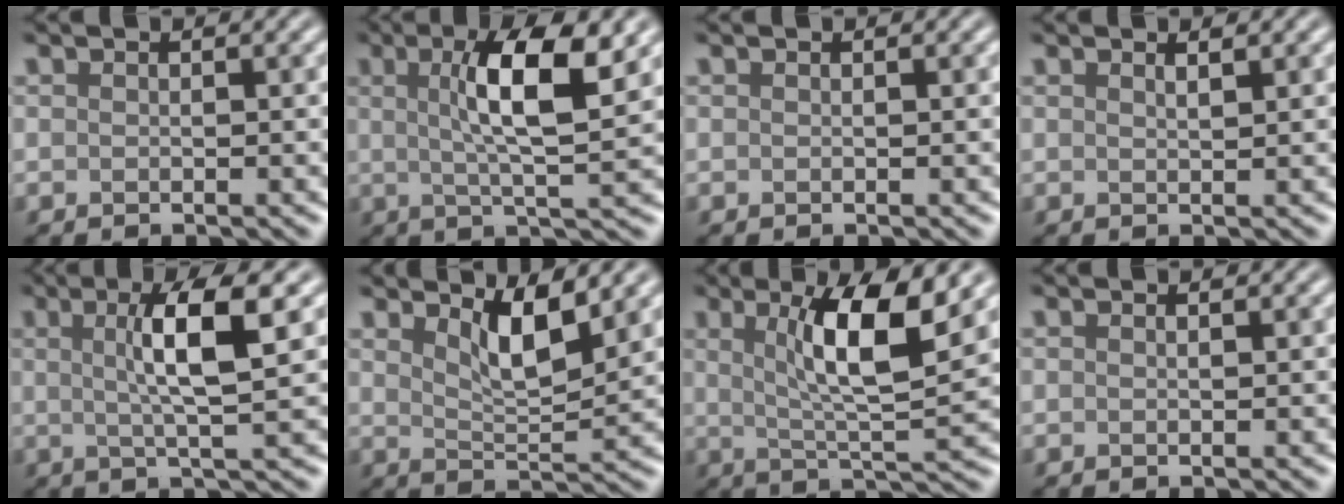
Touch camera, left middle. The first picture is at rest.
{"total": 7.2, "force": [1.6, 1.6, 6.8], "torque": [-0.111, 0.007, 0.025]}
{"total": 0.0}
{"total": 0.7, "force": [0.5, 0.2, 0.5], "torque": [-0.003, 0.002, 0.006]}
{"total": 5.7, "force": [1.0, 1.0, 5.6], "torque": [-0.090, 0.007, 0.015]}
{"total": 4.0, "force": [2.2, 1.1, 3.1], "torque": [-0.059, -0.008, 0.036]}
{"total": 7.1, "force": [2.2, 1.4, 6.6], "torque": [-0.109, -0.001, 0.037]}
{"total": 0.0}